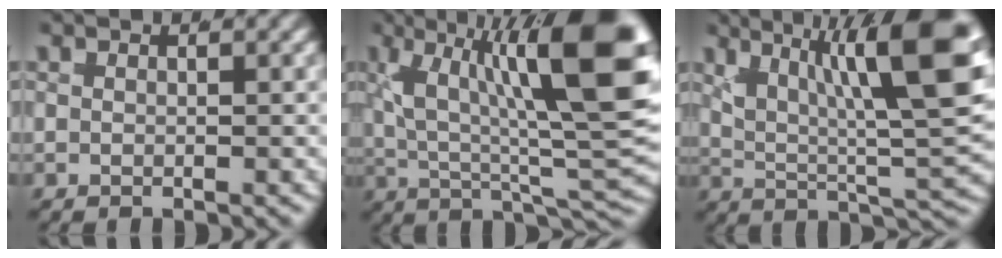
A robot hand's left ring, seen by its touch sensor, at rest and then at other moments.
{"total": 13.9, "force": [1.8, 5.4, 12.7], "torque": [-0.168, -0.006, 0.029]}
{"total": 14.7, "force": [3.9, 7.6, 12.0], "torque": [-0.162, 0.006, 0.049]}